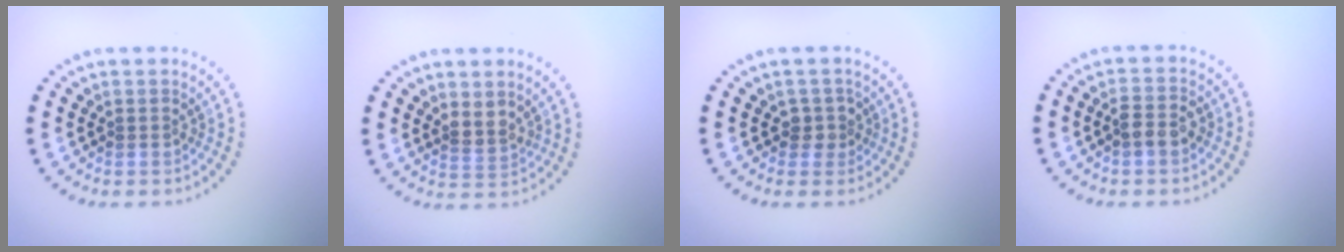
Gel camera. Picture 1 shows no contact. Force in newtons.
{"total": 1.6, "press": 1.1, "slide": 1.1}
{"total": 1.5, "press": 1.3, "slide": 0.9}
{"total": 2.1, "press": 2.1, "slide": 0.4}